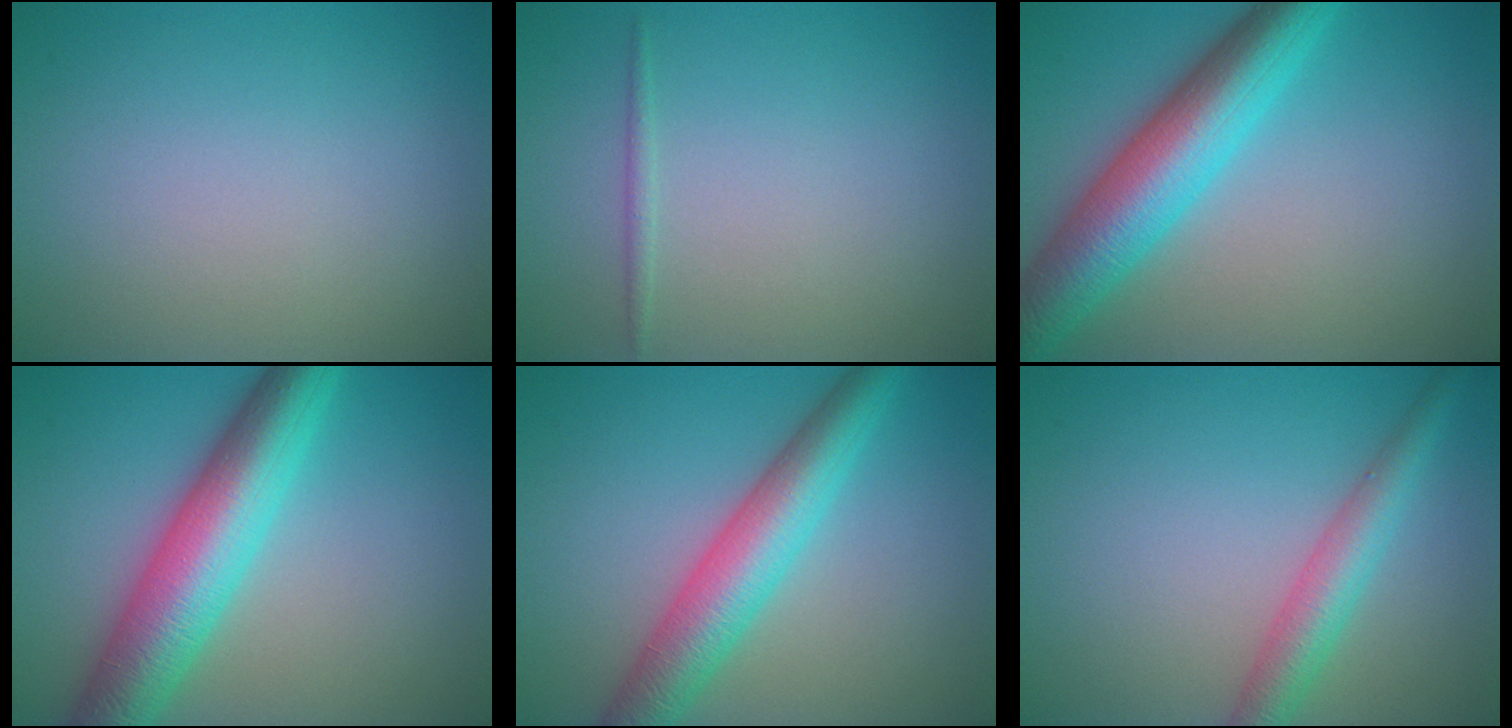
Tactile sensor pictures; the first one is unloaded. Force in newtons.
{"total": 0.7, "press": 0.7, "slide": 0.0}
{"total": 8.6, "press": 8.6, "slide": 0.1}
{"total": 9.0, "press": 9.0, "slide": 0.2}
{"total": 6.4, "press": 6.3, "slide": 0.1}
{"total": 3.8, "press": 3.8, "slide": 0.2}